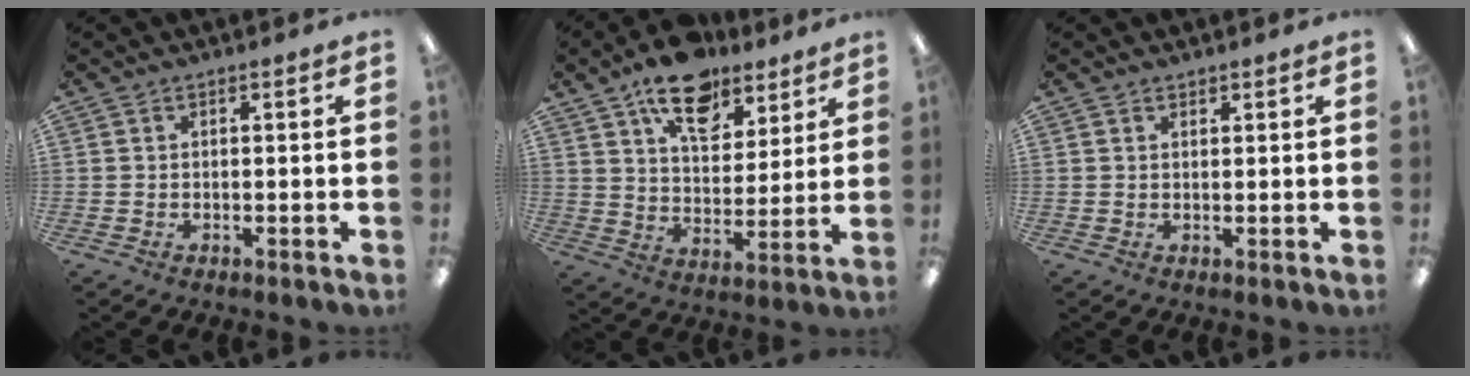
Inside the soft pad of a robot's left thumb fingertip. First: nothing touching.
{"total": 15.8, "force": [11.1, 8.1, 7.7], "torque": [-0.114, -0.056, 0.196]}
{"total": 1.0, "force": [0.9, 0.4, 0.1], "torque": [-0.001, 0.000, 0.017]}